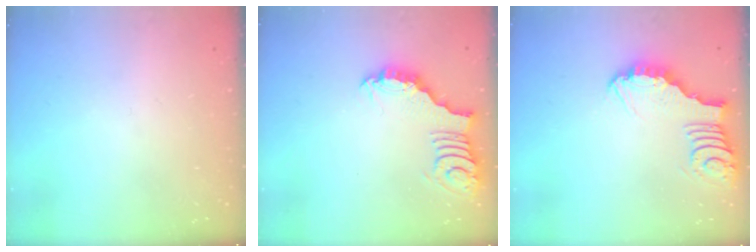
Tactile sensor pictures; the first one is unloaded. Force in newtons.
{"total": 3.2, "press": 3.2, "slide": 0.1}
{"total": 4.3, "press": 4.2, "slide": 0.3}